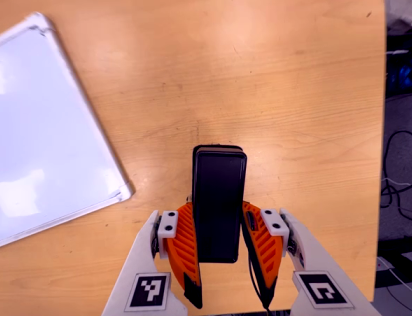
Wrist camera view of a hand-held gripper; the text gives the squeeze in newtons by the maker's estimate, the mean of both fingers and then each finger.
{"total": 4.4, "left": 2.6, "right": 6.2}